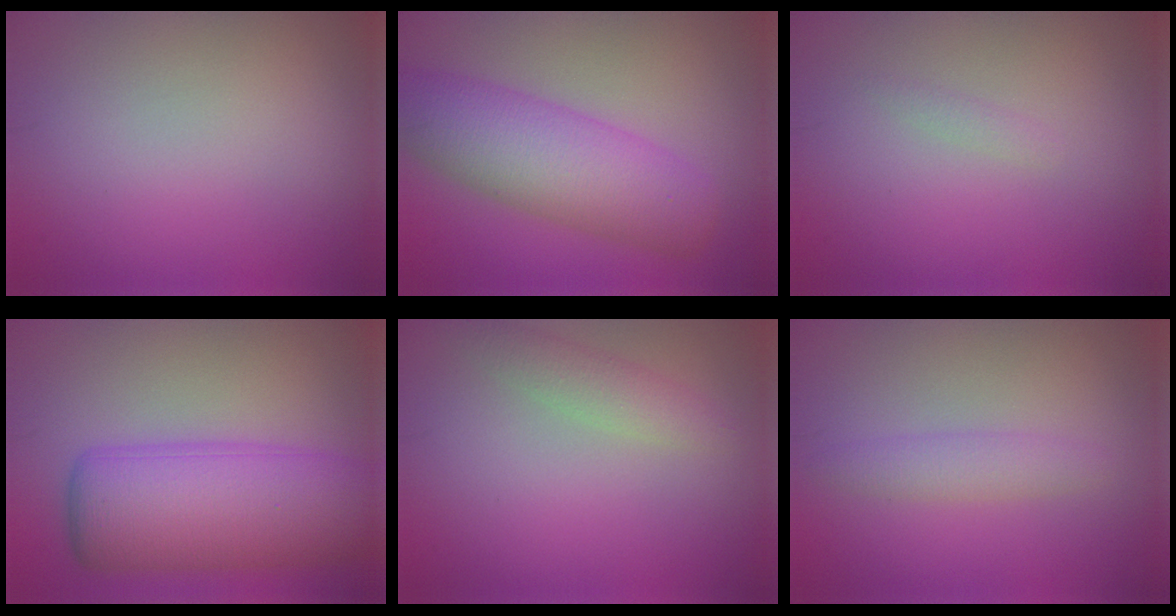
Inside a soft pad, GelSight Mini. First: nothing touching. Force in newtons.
{"total": 7.5, "press": 7.5, "slide": 0.2}
{"total": 0.6, "press": 0.6, "slide": 0.0}
{"total": 10.1, "press": 10.0, "slide": 0.2}
{"total": 2.0, "press": 2.0, "slide": 0.1}
{"total": 1.8, "press": 1.8, "slide": 0.2}